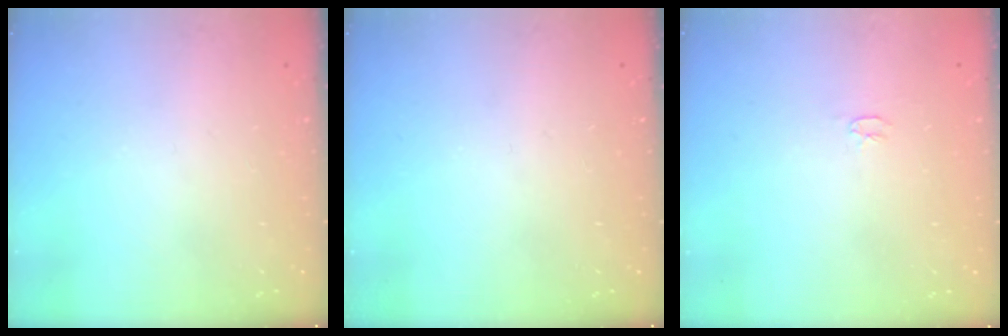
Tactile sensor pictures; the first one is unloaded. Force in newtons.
{"total": 0.0}
{"total": 2.5, "press": 2.5, "slide": 0.3}